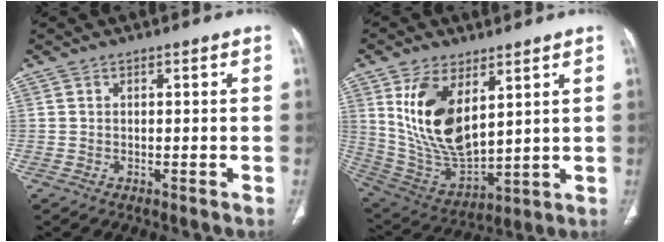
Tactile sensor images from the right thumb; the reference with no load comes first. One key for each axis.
{"total": 17.0, "fx": 6.3, "fy": 8.7, "fz": 13.2, "tx": -0.234, "ty": -0.029, "tz": 0.144}